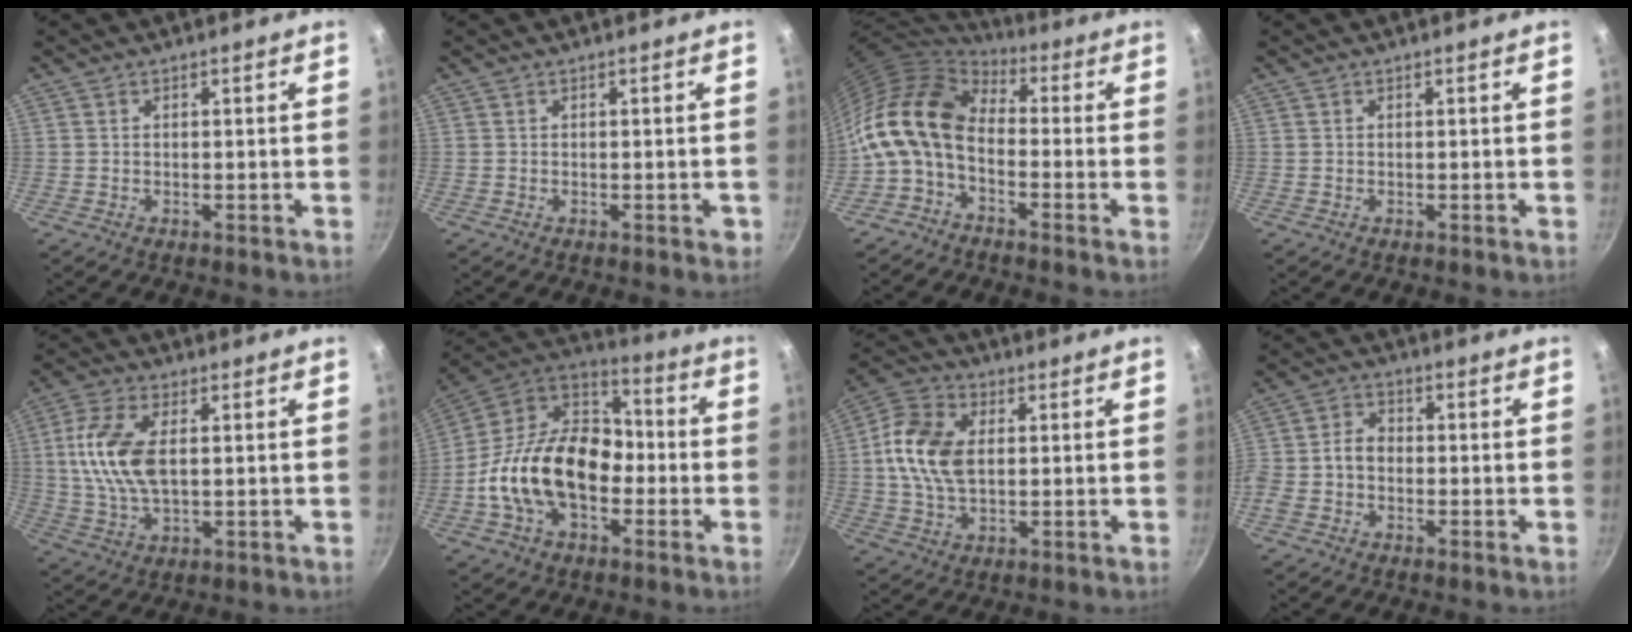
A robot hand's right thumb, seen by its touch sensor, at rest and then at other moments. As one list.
[{"total": 1.2, "force": [-0.4, 0.5, 1.0], "torque": [-0.008, 0.002, -0.007]}, {"total": 14.5, "force": [-1.3, 9.3, 11.0], "torque": [-0.207, 0.028, -0.044]}, {"total": 0.0}, {"total": 12.1, "force": [1.6, 6.3, 10.2], "torque": [-0.203, 0.005, 0.028]}, {"total": 22.2, "force": [-4.4, 14.8, 15.9], "torque": [-0.251, 0.052, -0.095]}, {"total": 12.6, "force": [1.2, 8.1, 9.5], "torque": [-0.168, 0.011, 0.012]}, {"total": 5.3, "force": [-1.5, 4.0, 3.1], "torque": [-0.052, 0.027, -0.042]}]